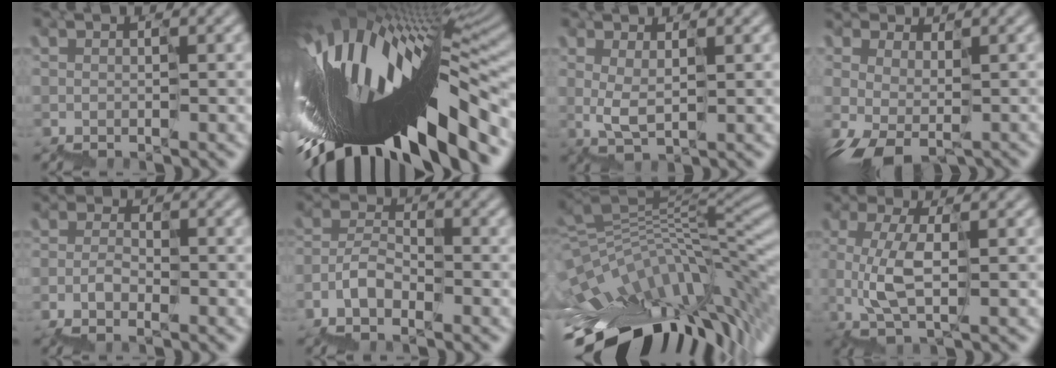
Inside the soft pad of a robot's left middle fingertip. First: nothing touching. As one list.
[{"total": 17.8, "force": [-2.6, 6.5, 16.3], "torque": [-0.281, -0.020, -0.031]}, {"total": 1.8, "force": [1.2, 0.5, 1.2], "torque": [-0.032, 0.011, 0.033]}, {"total": 3.7, "force": [-1.5, 2.3, 2.5], "torque": [-0.059, -0.010, -0.004]}, {"total": 1.3, "force": [-1.2, 0.6, 0.2], "torque": [-0.011, 0.007, -0.018]}, {"total": 3.7, "force": [-3.0, 1.9, 1.2], "torque": [-0.025, 0.013, -0.054]}, {"total": 11.9, "force": [-3.6, 5.0, 10.2], "torque": [-0.164, 0.031, -0.053]}, {"total": 2.7, "force": [0.4, 1.0, 2.5], "torque": [-0.061, 0.005, 0.015]}]